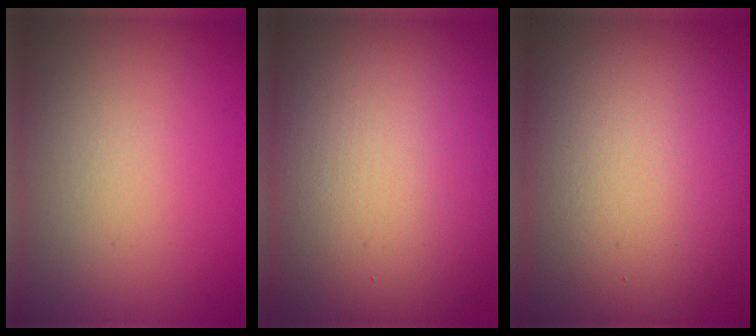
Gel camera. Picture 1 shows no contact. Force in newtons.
{"total": 17.6, "press": 17.6, "slide": 1.0}
{"total": 14.3, "press": 14.2, "slide": 0.7}